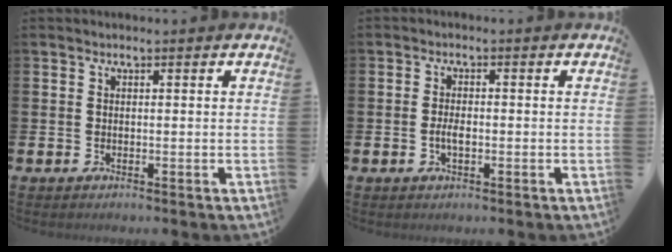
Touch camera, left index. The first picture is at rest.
{"total": 2.0, "force": [-0.5, 0.9, 1.7], "torque": [-0.031, 0.001, -0.010]}